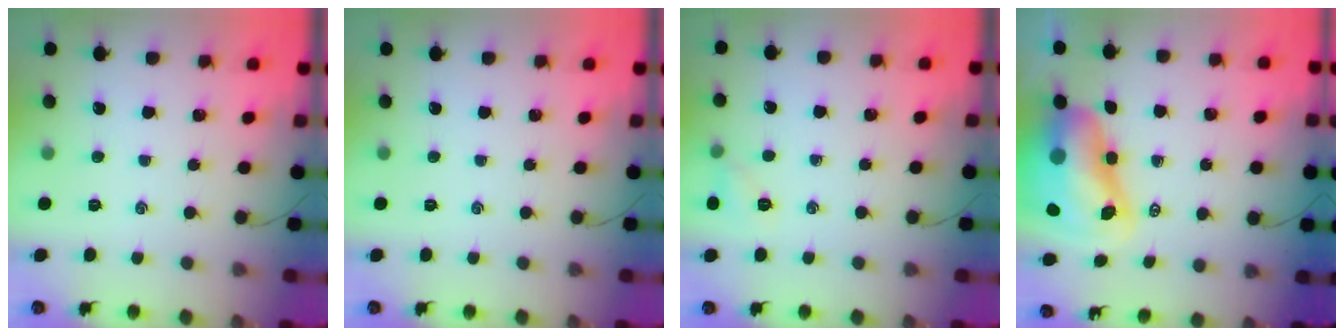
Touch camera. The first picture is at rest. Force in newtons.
{"total": 0.0}
{"total": 5.6, "press": 5.5, "slide": 1.4}
{"total": 14.7, "press": 14.2, "slide": 3.9}